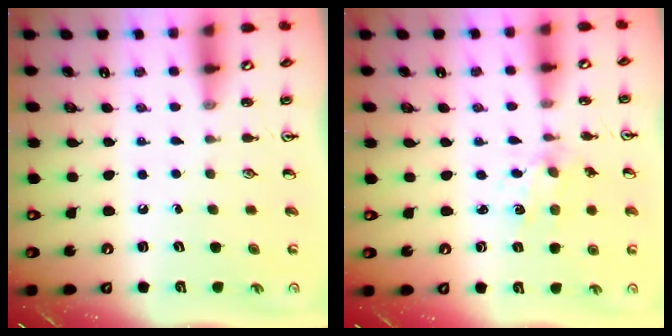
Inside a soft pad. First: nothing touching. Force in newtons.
{"total": 2.1, "press": 2.1, "slide": 0.3}